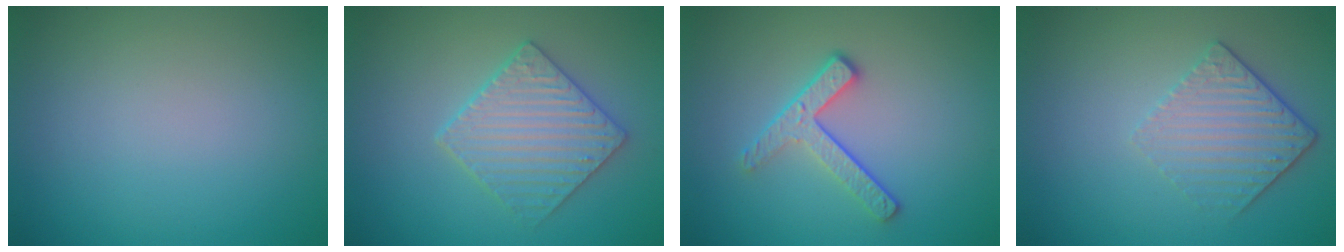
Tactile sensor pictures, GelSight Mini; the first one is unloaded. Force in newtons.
{"total": 4.1, "press": 3.7, "slide": 1.7}
{"total": 2.9, "press": 2.3, "slide": 1.7}
{"total": 3.6, "press": 2.6, "slide": 2.6}